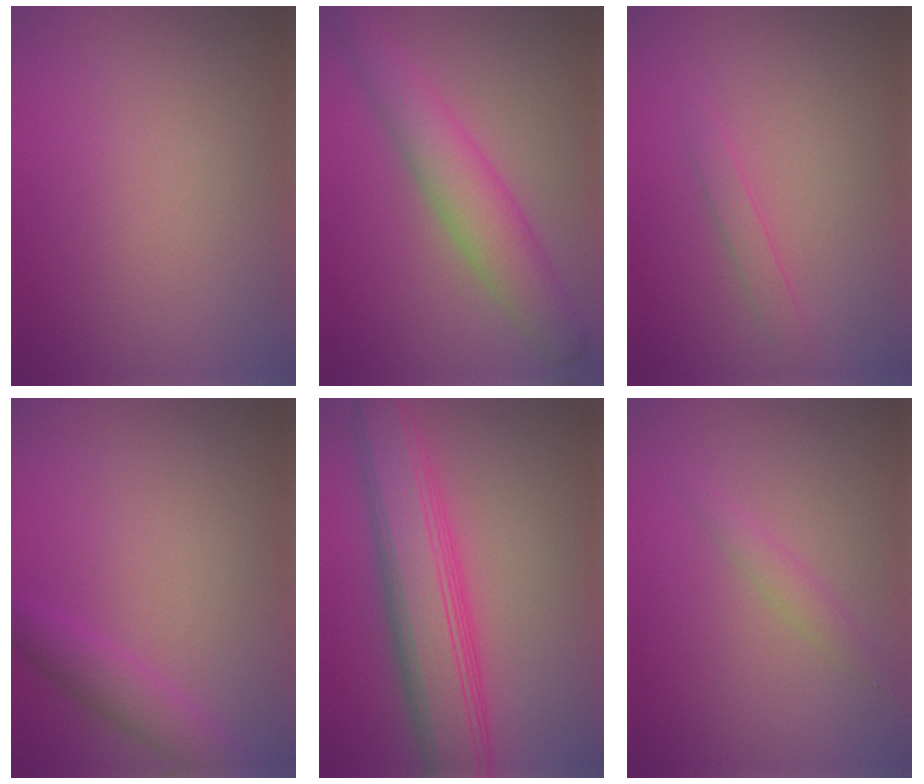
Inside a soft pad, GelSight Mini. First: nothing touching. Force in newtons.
{"total": 4.9, "press": 4.9, "slide": 0.0}
{"total": 1.1, "press": 1.1, "slide": 0.0}
{"total": 2.6, "press": 2.6, "slide": 0.1}
{"total": 8.0, "press": 8.0, "slide": 0.0}
{"total": 1.4, "press": 1.4, "slide": 0.0}